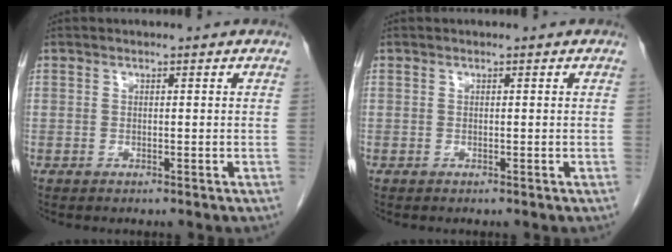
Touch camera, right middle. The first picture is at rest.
{"total": 0.0}